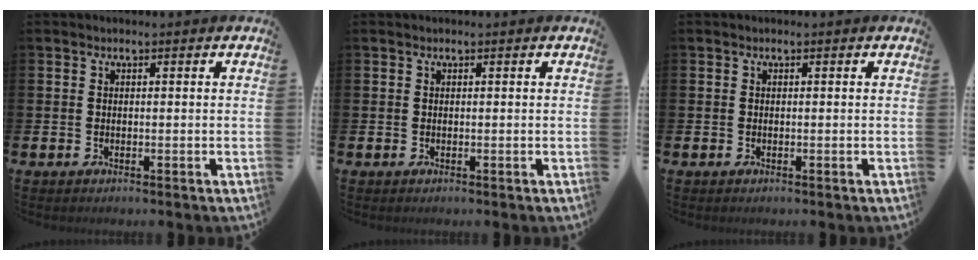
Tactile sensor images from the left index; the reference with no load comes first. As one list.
[{"total": 0.0}, {"total": 0.0}]